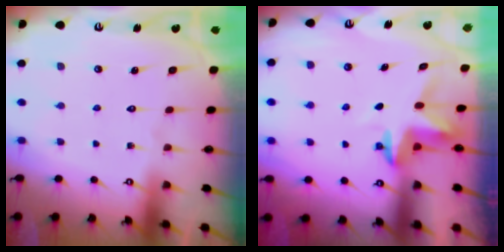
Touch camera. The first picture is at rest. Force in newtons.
{"total": 3.7, "press": 3.6, "slide": 0.3}